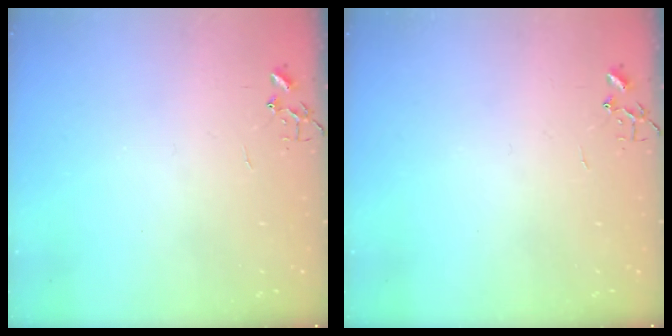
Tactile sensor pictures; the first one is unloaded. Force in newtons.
{"total": 0.0}